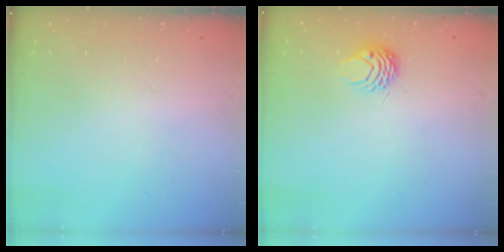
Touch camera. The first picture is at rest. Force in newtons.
{"total": 4.2, "press": 4.2, "slide": 0.5}